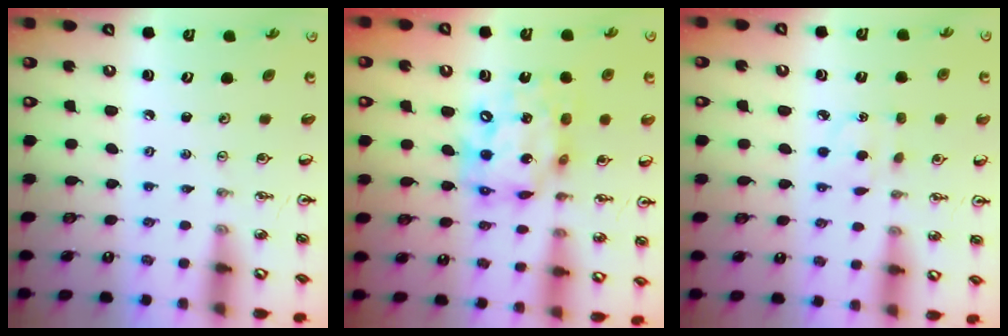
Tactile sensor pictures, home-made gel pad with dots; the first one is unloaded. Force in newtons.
{"total": 15.1, "press": 15.0, "slide": 1.6}
{"total": 3.8, "press": 3.8, "slide": 0.5}